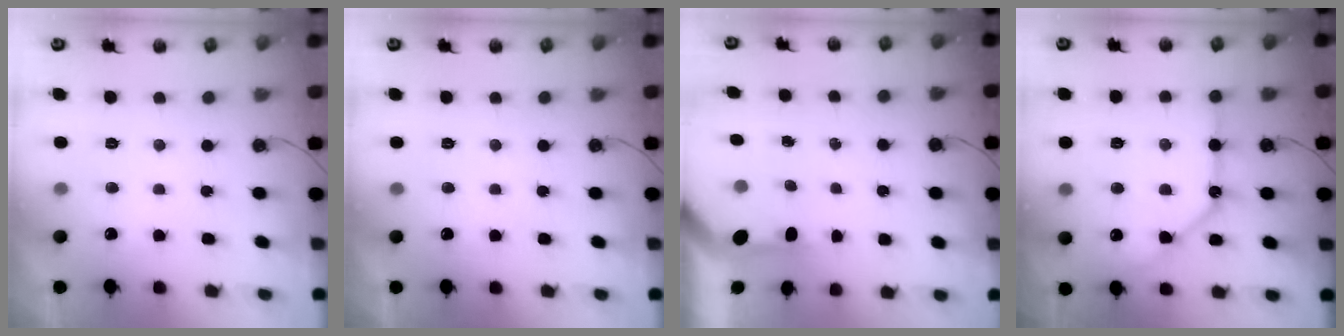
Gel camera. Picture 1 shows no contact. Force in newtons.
{"total": 0.0}
{"total": 2.9, "press": 2.9, "slide": 0.2}
{"total": 12.5, "press": 12.4, "slide": 1.6}